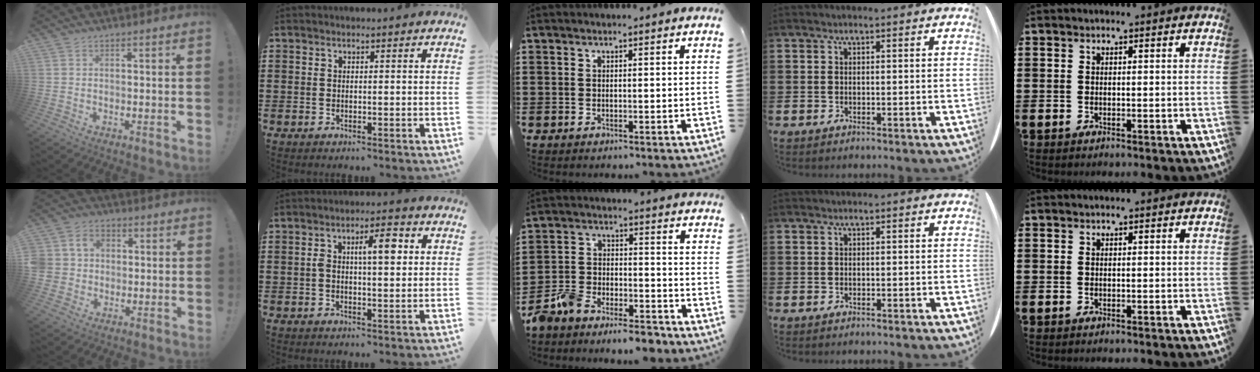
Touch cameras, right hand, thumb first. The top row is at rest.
{"thumb": {"total": 7.5, "force": [0.1, 7.1, 2.5], "torque": [-0.056, 0.011, 0.009]}, "index": {"total": 5.2, "force": [0.9, 1.7, 4.8], "torque": [-0.079, 0.005, 0.008]}, "middle": {"total": 7.8, "force": [-7.6, 1.2, 1.5], "torque": [-0.049, 0.011, -0.155]}}